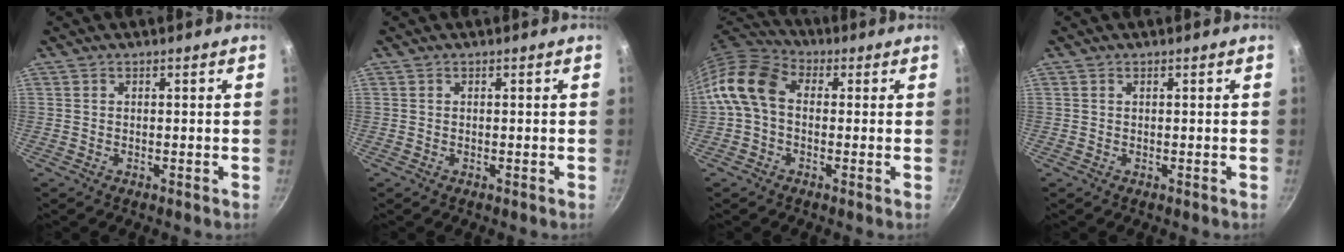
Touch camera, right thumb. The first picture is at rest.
{"total": 0.0}
{"total": 10.3, "force": [0.3, 7.4, 7.1], "torque": [-0.125, 0.029, -0.017]}
{"total": 0.0}